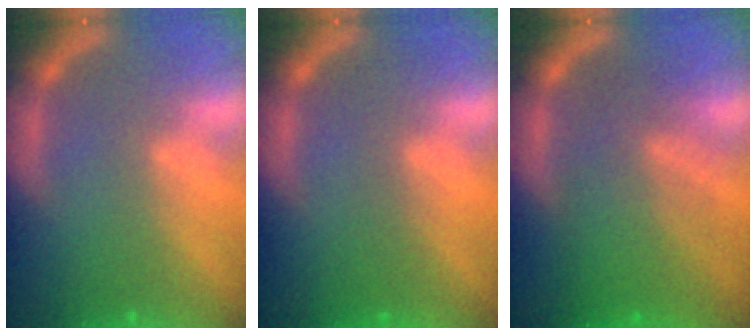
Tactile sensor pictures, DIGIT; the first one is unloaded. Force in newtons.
{"total": 1.5}
{"total": 8.0}